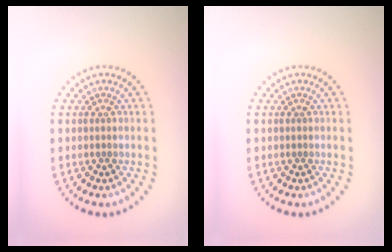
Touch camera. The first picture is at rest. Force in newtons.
{"total": 0.0}